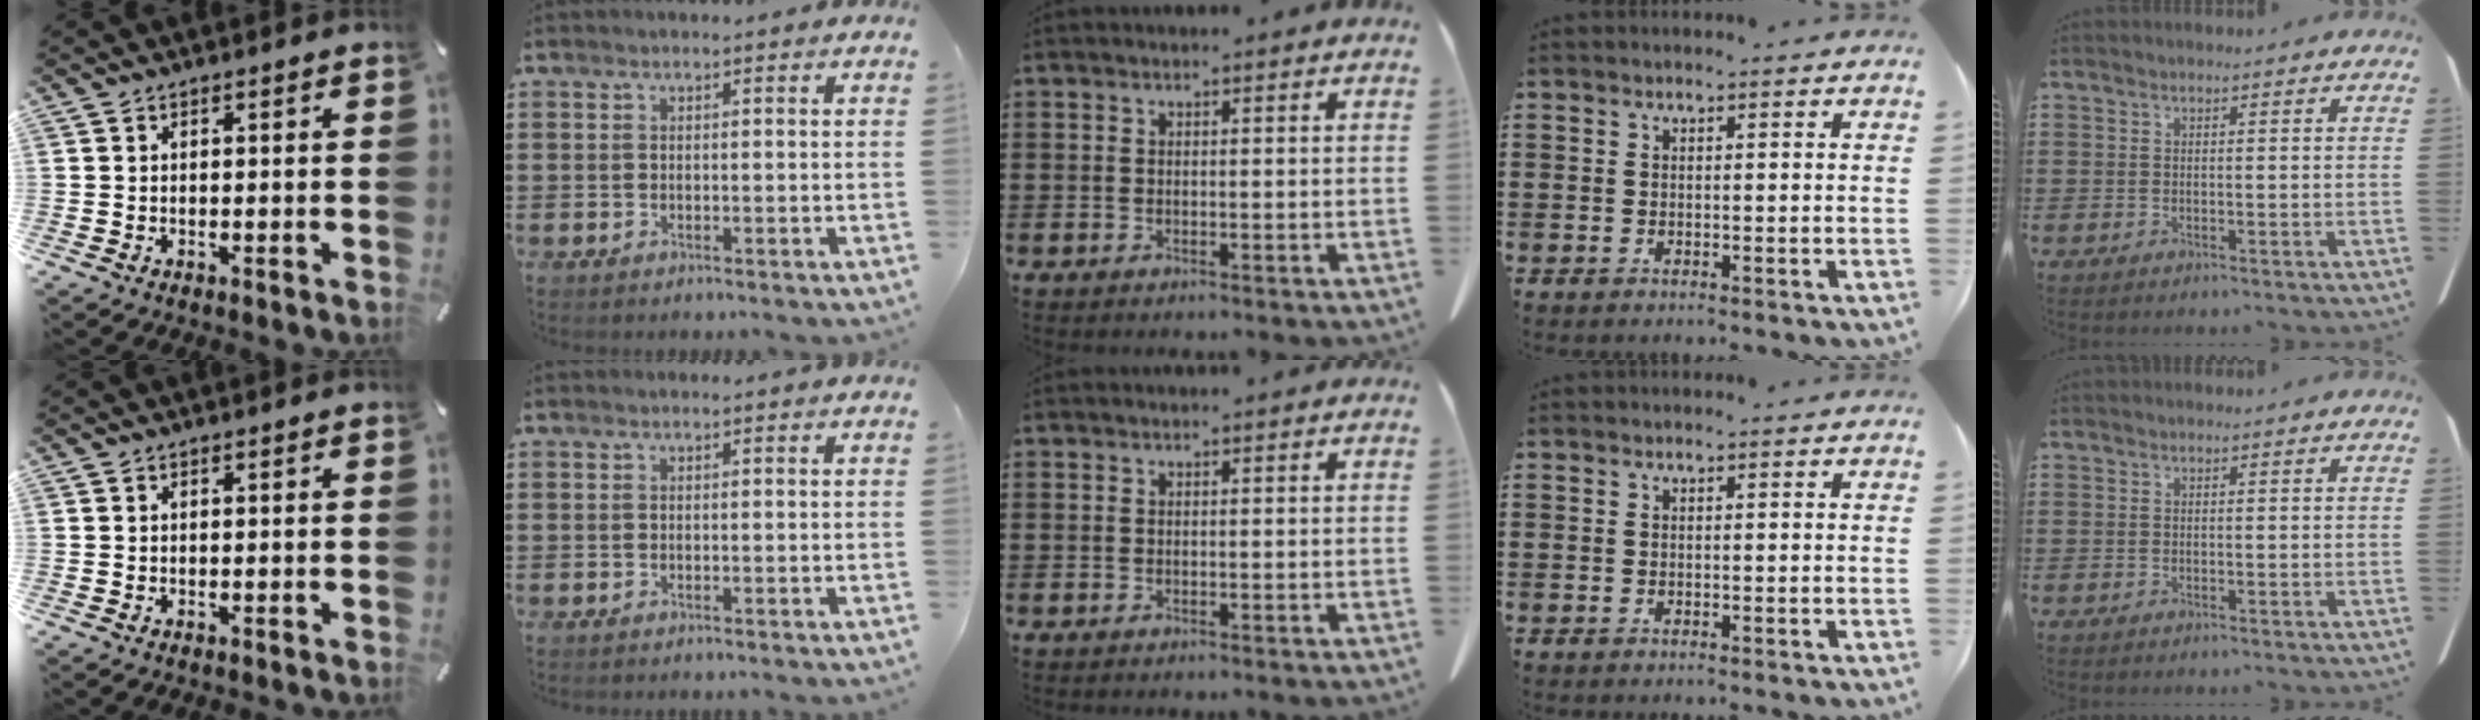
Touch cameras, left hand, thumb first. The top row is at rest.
{}